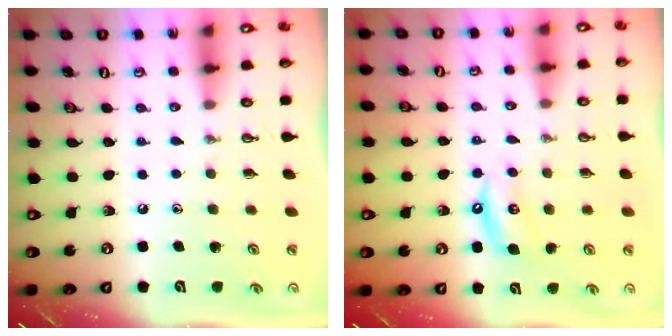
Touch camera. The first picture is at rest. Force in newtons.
{"total": 4.3, "press": 4.3, "slide": 0.3}